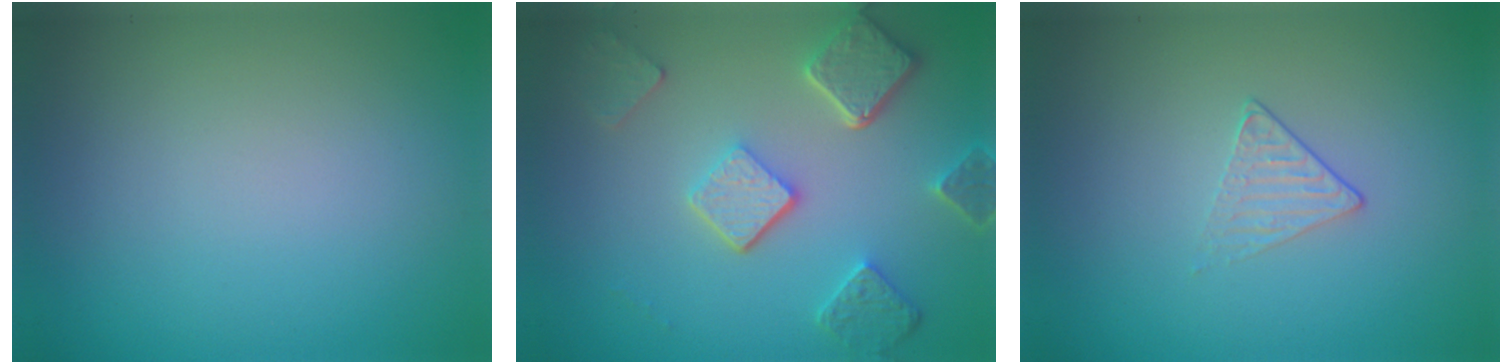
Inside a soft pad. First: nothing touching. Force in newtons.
{"total": 5.2, "press": 4.0, "slide": 3.4}
{"total": 1.2, "press": 0.7, "slide": 1.0}